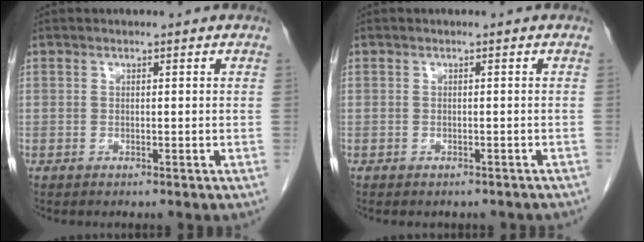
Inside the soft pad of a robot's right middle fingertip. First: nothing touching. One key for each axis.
{"total": 2.6, "fx": -2.3, "fy": 1.0, "fz": 0.7, "tx": -0.012, "ty": -0.003, "tz": -0.025}